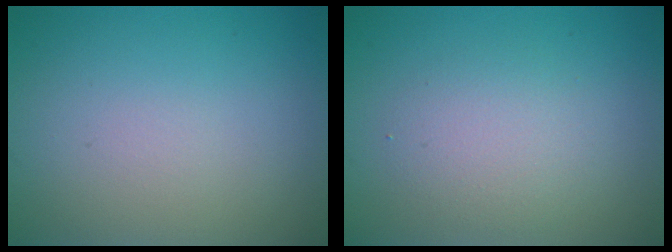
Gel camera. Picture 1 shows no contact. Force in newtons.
{"total": 2.7, "press": 2.7, "slide": 0.1}